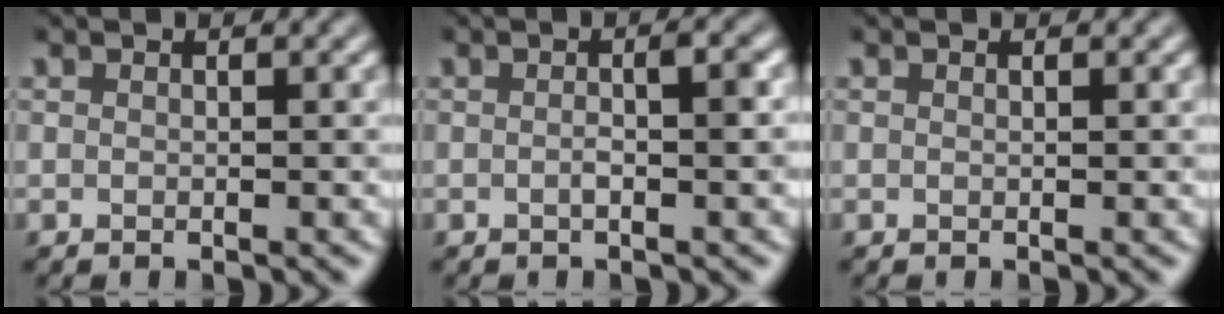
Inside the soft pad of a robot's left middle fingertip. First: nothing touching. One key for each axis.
{"total": 2.0, "fx": -0.2, "fy": 0.3, "fz": 1.9, "tx": -0.033, "ty": 0.004, "tz": -0.006}
{"total": 0.0}